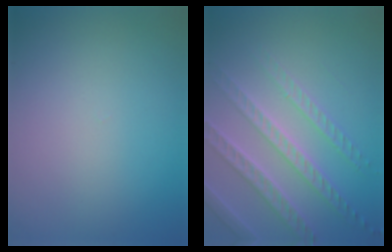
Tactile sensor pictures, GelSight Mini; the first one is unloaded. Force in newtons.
{"total": 4.2, "press": 4.1, "slide": 0.9}